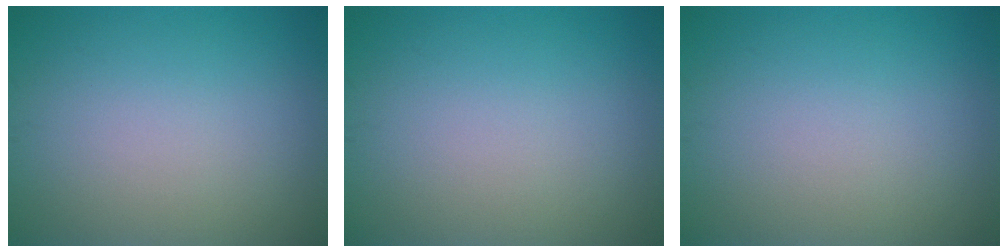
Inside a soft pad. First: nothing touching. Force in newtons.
{"total": 0.0}
{"total": 0.0}